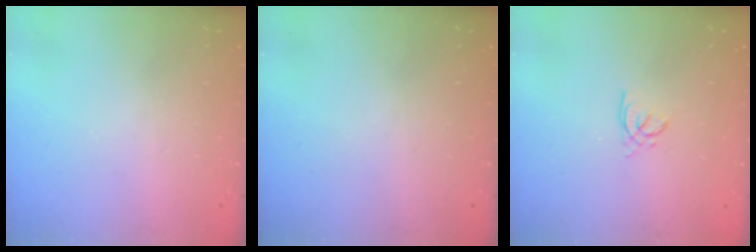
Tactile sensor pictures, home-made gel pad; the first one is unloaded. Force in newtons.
{"total": 0.0}
{"total": 2.6, "press": 2.6, "slide": 0.2}